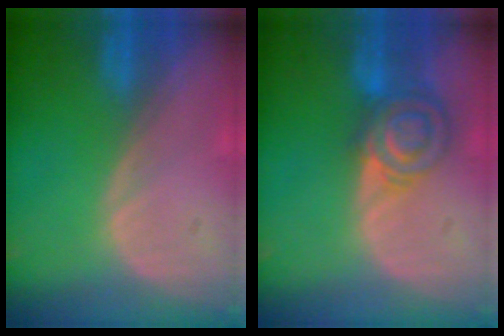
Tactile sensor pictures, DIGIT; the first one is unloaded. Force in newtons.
{"total": 7.1, "press": 6.2, "slide": 3.5}